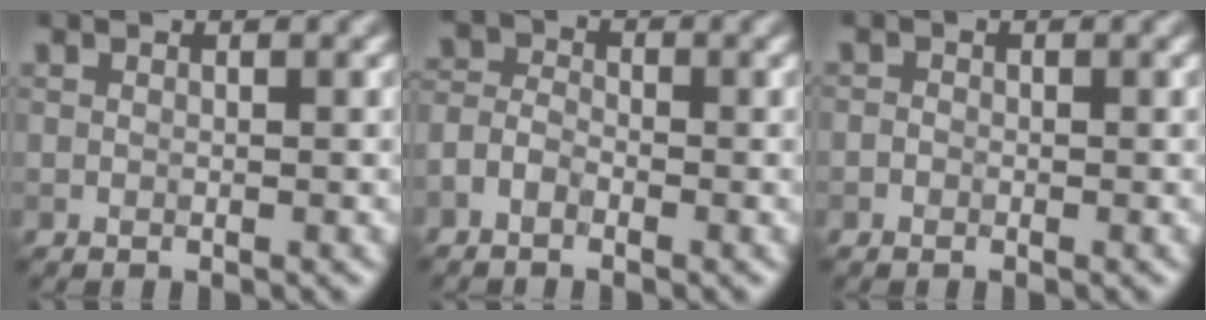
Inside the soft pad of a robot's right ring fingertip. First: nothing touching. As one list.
[{"total": 2.1, "force": [-1.1, 1.3, 1.2], "torque": [-0.024, 0.003, -0.032]}, {"total": 0.6, "force": [-0.3, 0.5, 0.2], "torque": [-0.001, -0.003, -0.008]}]